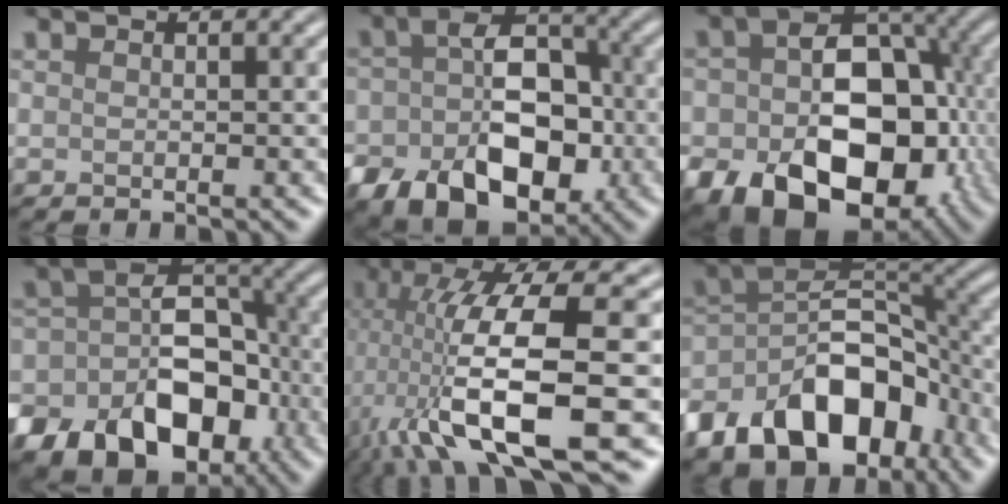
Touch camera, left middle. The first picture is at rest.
{"total": 11.7, "force": [-4.0, 7.8, 7.7], "torque": [-0.124, -0.024, -0.056]}
{"total": 16.9, "force": [-5.5, 11.6, 11.0], "torque": [-0.155, -0.028, -0.071]}
{"total": 15.0, "force": [-6.7, 10.8, 7.9], "torque": [-0.112, -0.003, -0.115]}
{"total": 13.7, "force": [-3.4, 3.5, 12.8], "torque": [-0.244, -0.007, -0.051]}
{"total": 13.2, "force": [-6.9, 7.7, 8.2], "torque": [-0.147, 0.010, -0.130]}